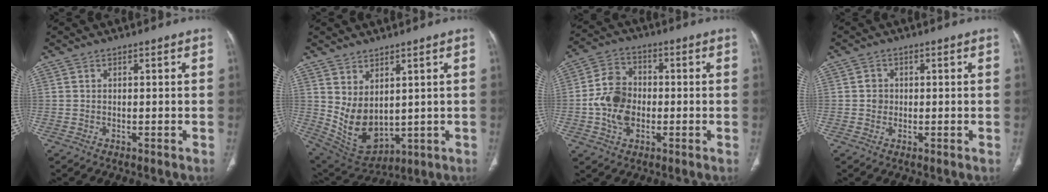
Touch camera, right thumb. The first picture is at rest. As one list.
[{"total": 10.0, "force": [2.4, 6.2, 7.5], "torque": [-0.117, -0.024, 0.079]}, {"total": 10.0, "force": [-1.5, 7.2, 6.8], "torque": [-0.115, 0.014, -0.034]}, {"total": 1.9, "force": [0.0, 1.8, 0.7], "torque": [-0.002, 0.004, 0.001]}]